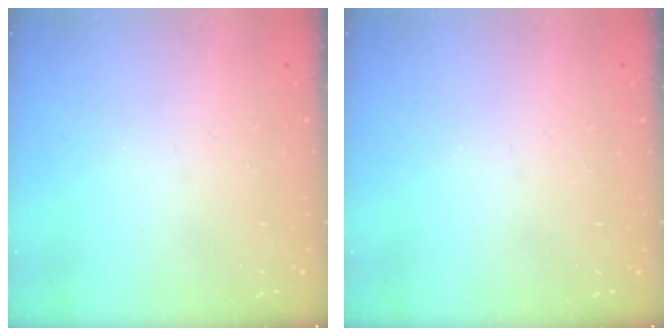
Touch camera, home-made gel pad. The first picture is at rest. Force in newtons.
{"total": 0.0}